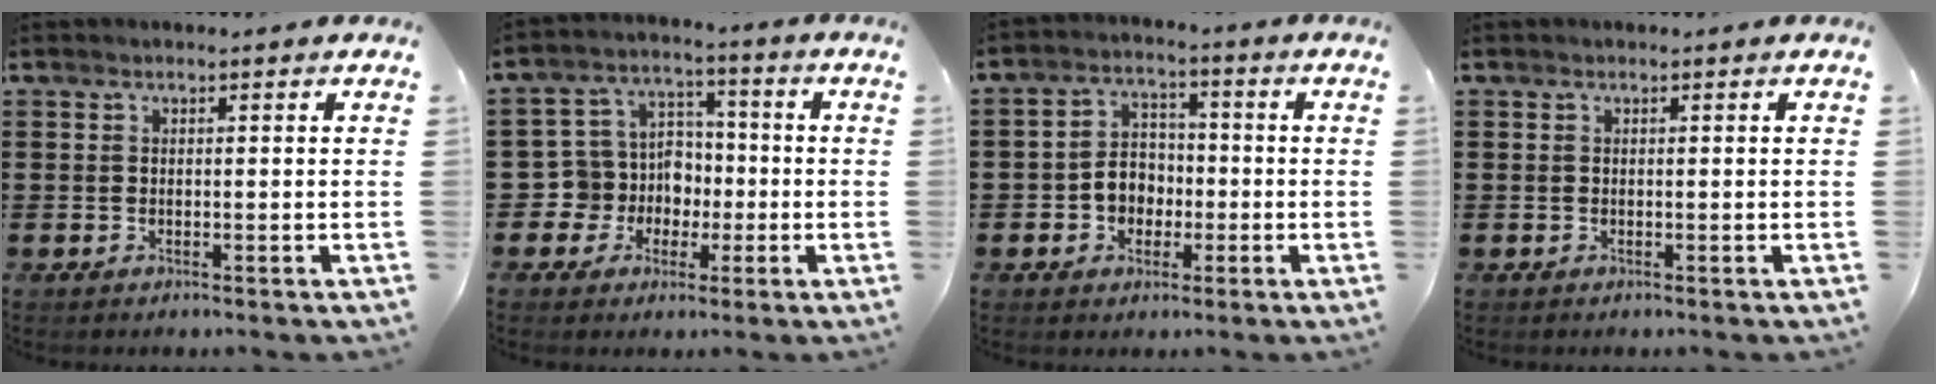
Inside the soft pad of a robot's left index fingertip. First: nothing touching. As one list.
[{"total": 8.1, "force": [-0.9, 7.8, 2.0], "torque": [-0.089, 0.000, -0.016]}, {"total": 5.1, "force": [-1.5, 4.1, 2.6], "torque": [-0.056, 0.014, -0.031]}, {"total": 0.0}]